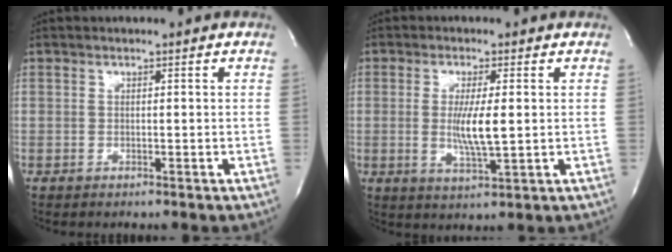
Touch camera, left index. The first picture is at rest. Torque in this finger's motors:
{"motor_torque": [0.46, 0.44, 0.19, 0.05]}